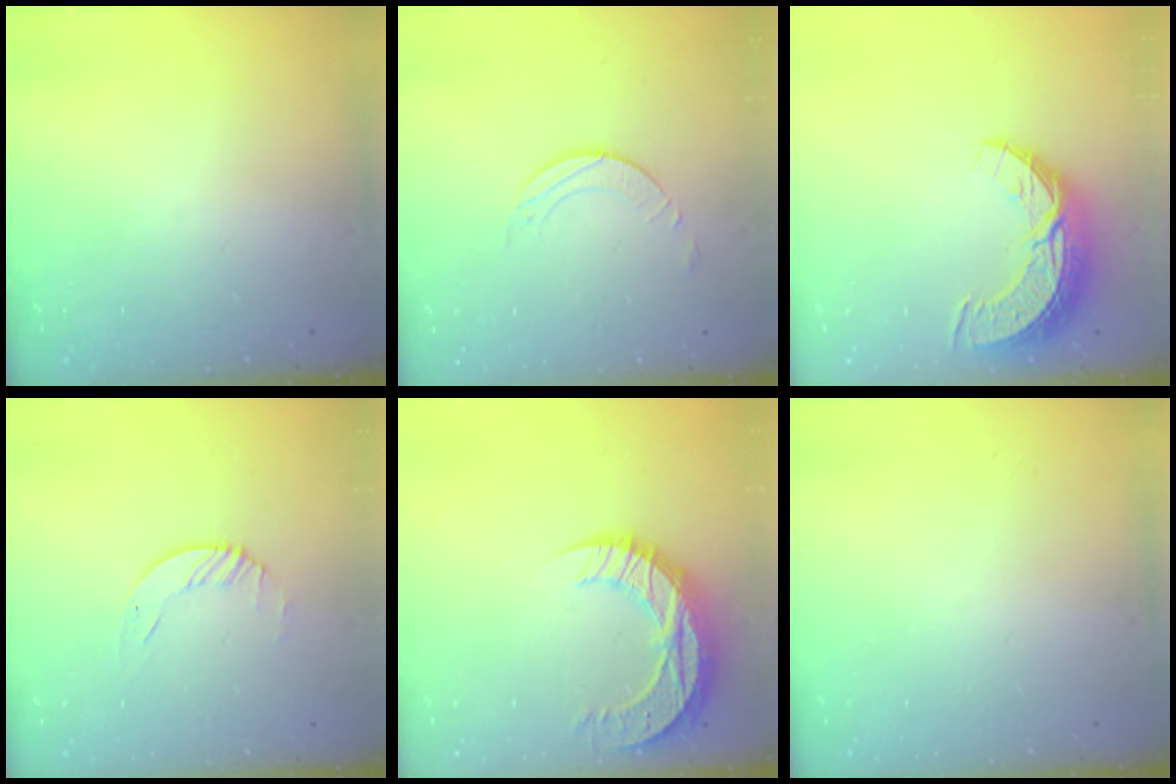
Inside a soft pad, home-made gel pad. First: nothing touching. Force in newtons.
{"total": 1.7, "press": 1.7, "slide": 0.2}
{"total": 9.7, "press": 9.7, "slide": 0.7}
{"total": 1.9, "press": 1.9, "slide": 0.2}
{"total": 12.8, "press": 12.8, "slide": 0.9}
{"total": 0.0}